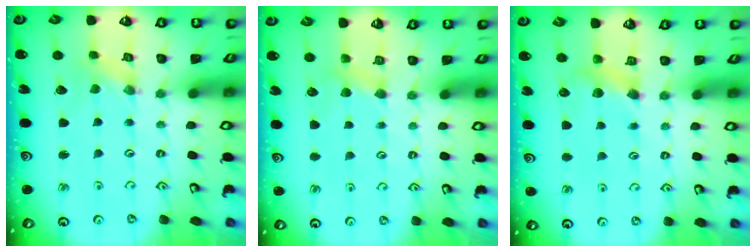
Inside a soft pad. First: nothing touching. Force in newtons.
{"total": 4.9, "press": 4.9, "slide": 0.5}
{"total": 4.9, "press": 4.8, "slide": 0.5}